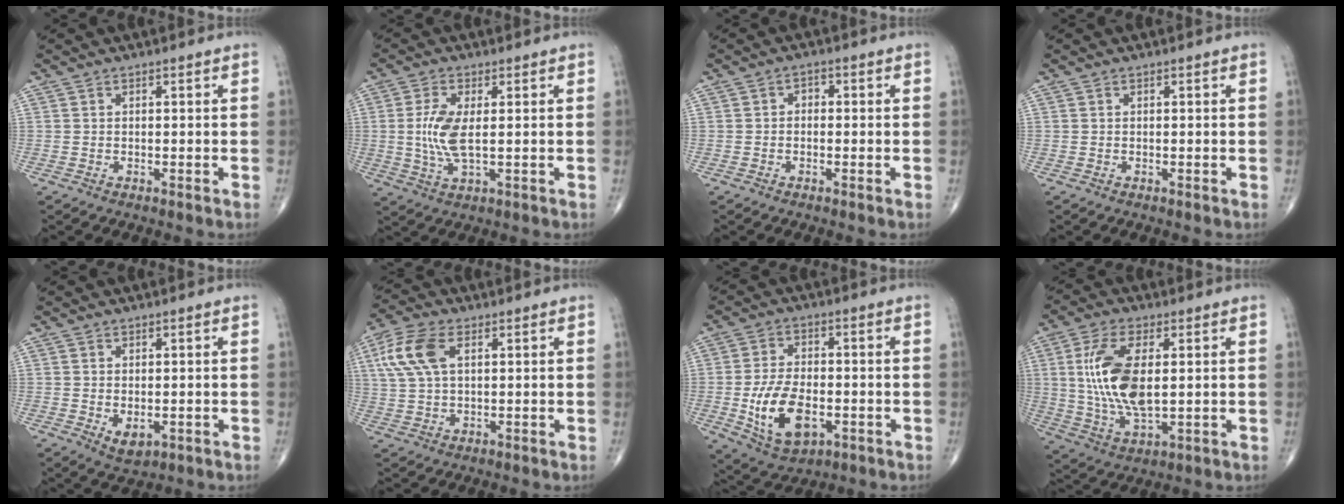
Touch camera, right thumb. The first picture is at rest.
{"total": 7.1, "force": [0.4, 2.8, 6.6], "torque": [-0.152, -0.008, 0.008]}
{"total": 1.6, "force": [-0.3, 1.3, 1.0], "torque": [-0.001, 0.009, -0.012]}
{"total": 0.0}
{"total": 3.7, "force": [-0.7, 2.2, 2.8], "torque": [-0.035, -0.007, 0.000]}
{"total": 9.3, "force": [3.0, 4.9, 7.3], "torque": [-0.169, 0.011, 0.060]}
{"total": 12.6, "force": [-3.0, 7.2, 10.0], "torque": [-0.171, 0.004, -0.042]}
{"total": 14.0, "force": [1.9, 6.4, 12.3], "torque": [-0.255, -0.011, 0.043]}